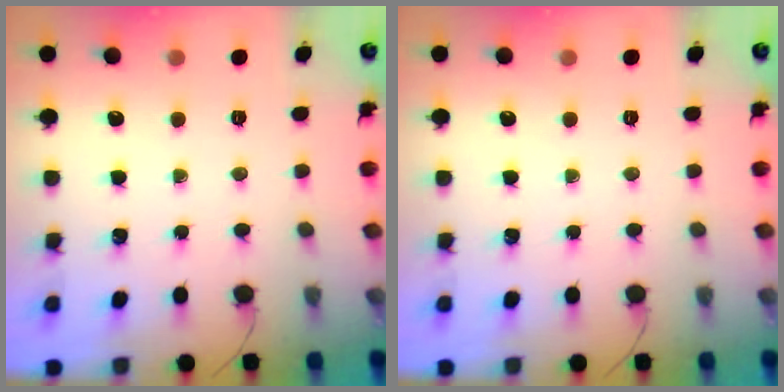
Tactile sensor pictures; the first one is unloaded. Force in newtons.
{"total": 0.0}